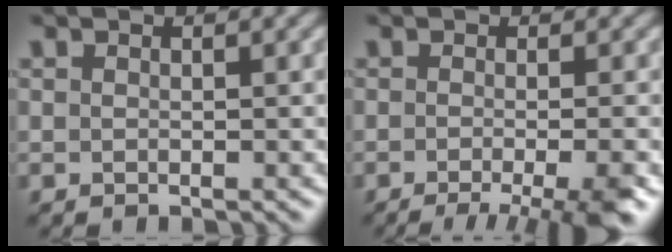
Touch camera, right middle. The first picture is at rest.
{"total": 7.1, "force": [-3.5, 2.1, 5.8], "torque": [-0.056, -0.009, -0.047]}